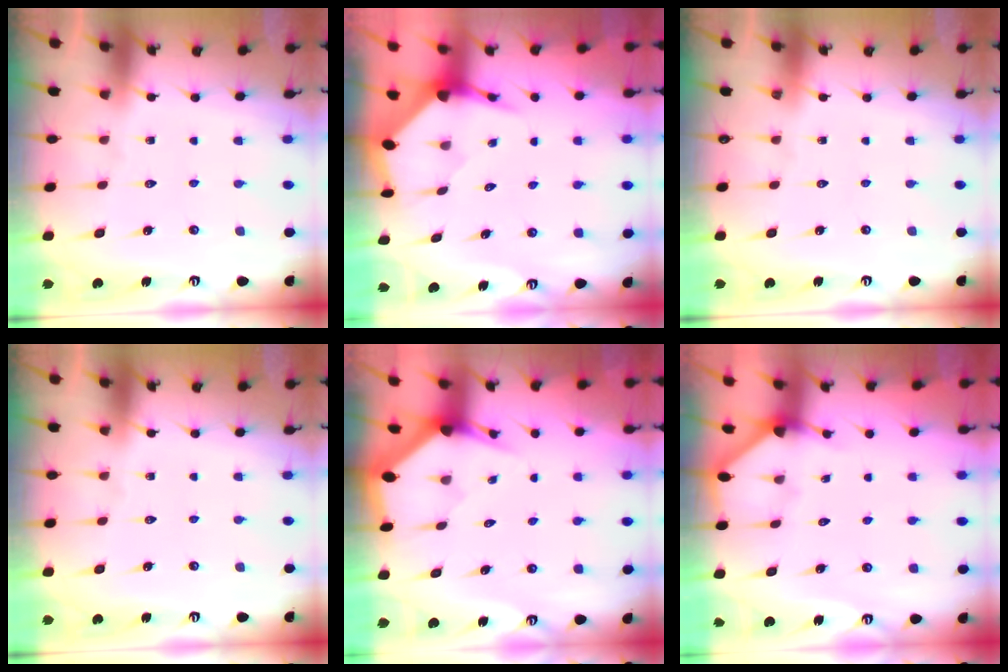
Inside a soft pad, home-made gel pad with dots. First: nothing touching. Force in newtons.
{"total": 3.5, "press": 3.5, "slide": 0.4}
{"total": 0.0}
{"total": 0.0}
{"total": 2.9, "press": 2.9, "slide": 0.1}
{"total": 2.6, "press": 2.6, "slide": 0.4}